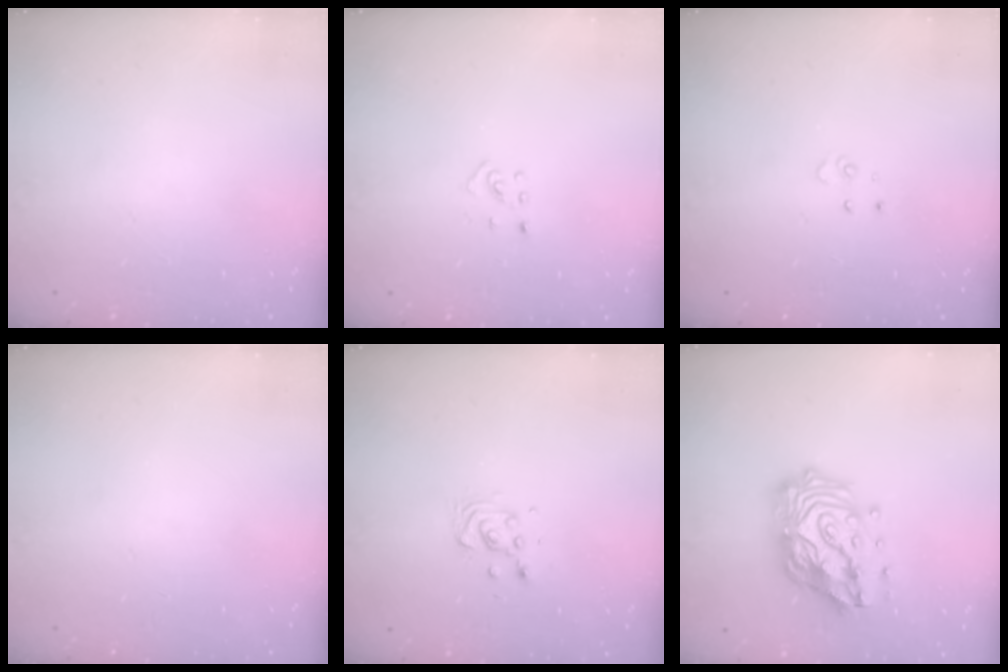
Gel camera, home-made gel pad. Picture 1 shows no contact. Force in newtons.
{"total": 2.7, "press": 2.6, "slide": 0.6}
{"total": 3.6, "press": 3.6, "slide": 0.4}
{"total": 0.0}
{"total": 6.2, "press": 6.0, "slide": 1.6}
{"total": 18.5, "press": 18.4, "slide": 2.2}